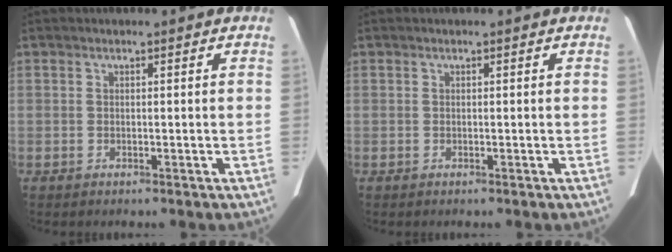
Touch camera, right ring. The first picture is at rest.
{"total": 0.0}